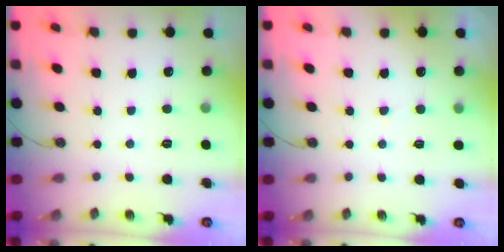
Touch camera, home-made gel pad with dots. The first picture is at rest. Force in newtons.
{"total": 3.4, "press": 3.1, "slide": 1.3}